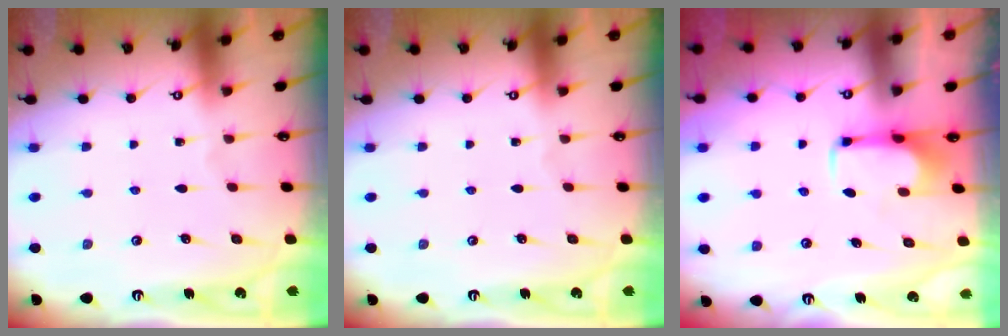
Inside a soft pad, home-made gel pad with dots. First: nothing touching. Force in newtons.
{"total": 0.0}
{"total": 2.0, "press": 2.0, "slide": 0.3}